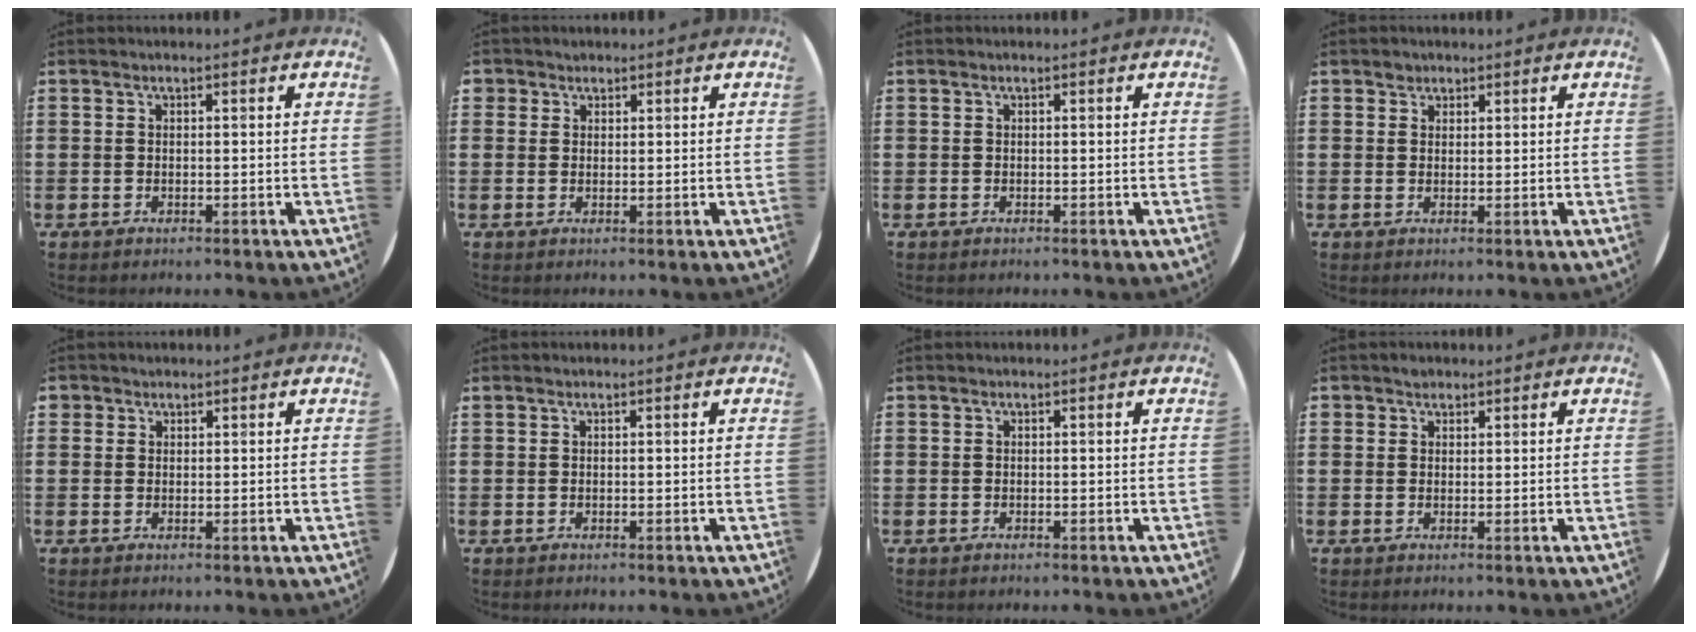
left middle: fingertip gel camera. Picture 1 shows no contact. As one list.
[{"total": 1.3, "force": [1.0, 0.8, -0.1], "torque": [0.009, 0.000, 0.019]}, {"total": 0.0}, {"total": 1.3, "force": [1.1, 0.7, 0.0], "torque": [0.007, -0.001, 0.019]}, {"total": 1.1, "force": [0.9, 0.6, -0.1], "torque": [0.000, 0.003, 0.018]}, {"total": 0.0}, {"total": 0.0}, {"total": 1.3, "force": [1.1, 0.7, -0.1], "torque": [0.009, -0.001, 0.020]}]